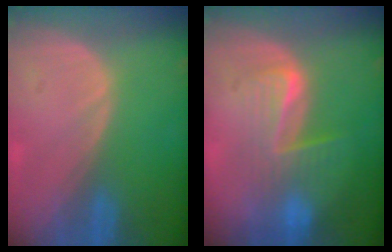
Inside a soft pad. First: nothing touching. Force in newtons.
{"total": 6.3, "press": 6.2, "slide": 1.3}